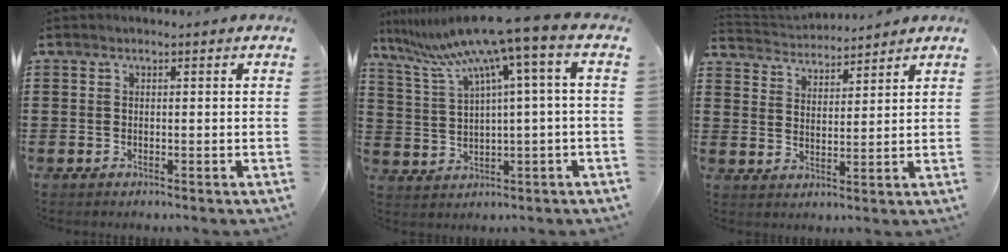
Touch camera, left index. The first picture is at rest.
{"total": 8.5, "force": [5.1, -0.4, 6.7], "torque": [-0.156, -0.040, 0.079]}
{"total": 3.4, "force": [3.3, 0.5, -0.2], "torque": [-0.013, -0.015, 0.059]}